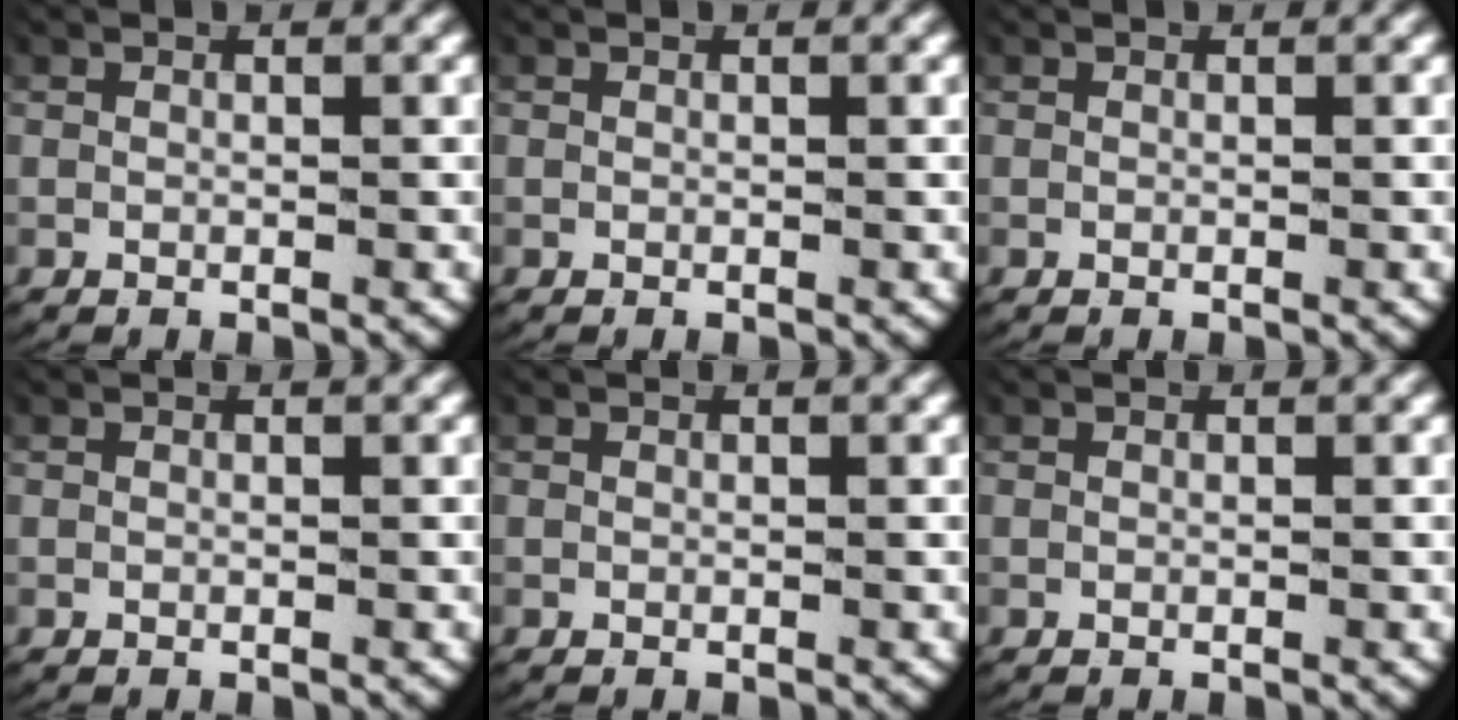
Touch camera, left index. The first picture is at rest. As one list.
[{"total": 0.0}, {"total": 0.0}, {"total": 0.0}, {"total": 0.0}, {"total": 0.0}]